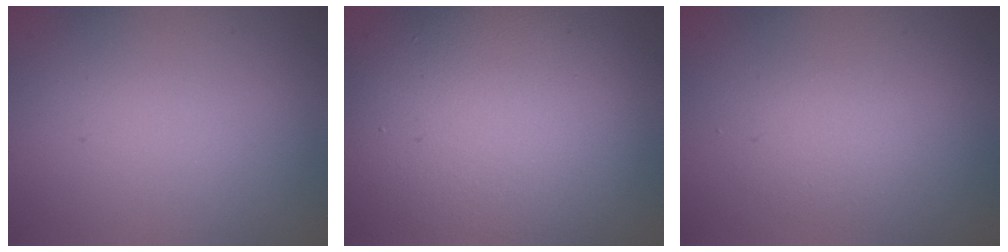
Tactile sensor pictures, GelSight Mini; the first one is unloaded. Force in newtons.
{"total": 13.0, "press": 13.0, "slide": 0.8}
{"total": 1.7, "press": 1.7, "slide": 0.1}